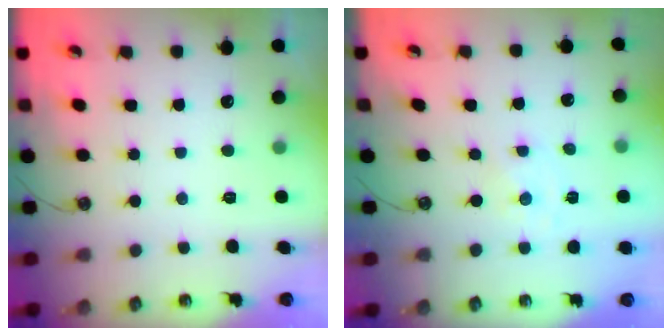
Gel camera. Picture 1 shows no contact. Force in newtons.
{"total": 0.0}